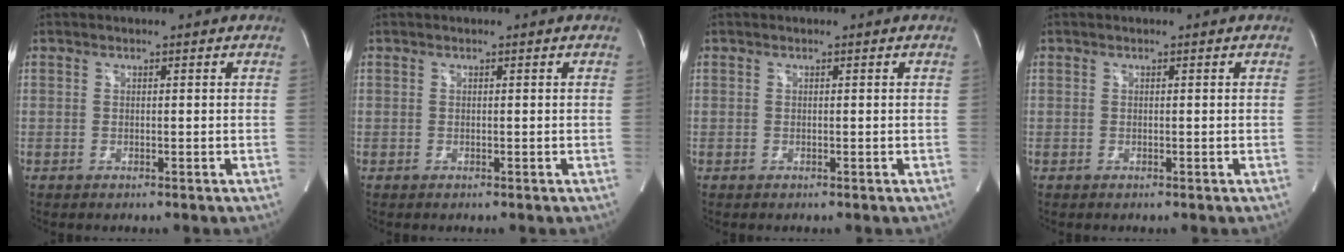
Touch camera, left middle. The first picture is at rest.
{"total": 0.0}
{"total": 0.0}
{"total": 0.0}